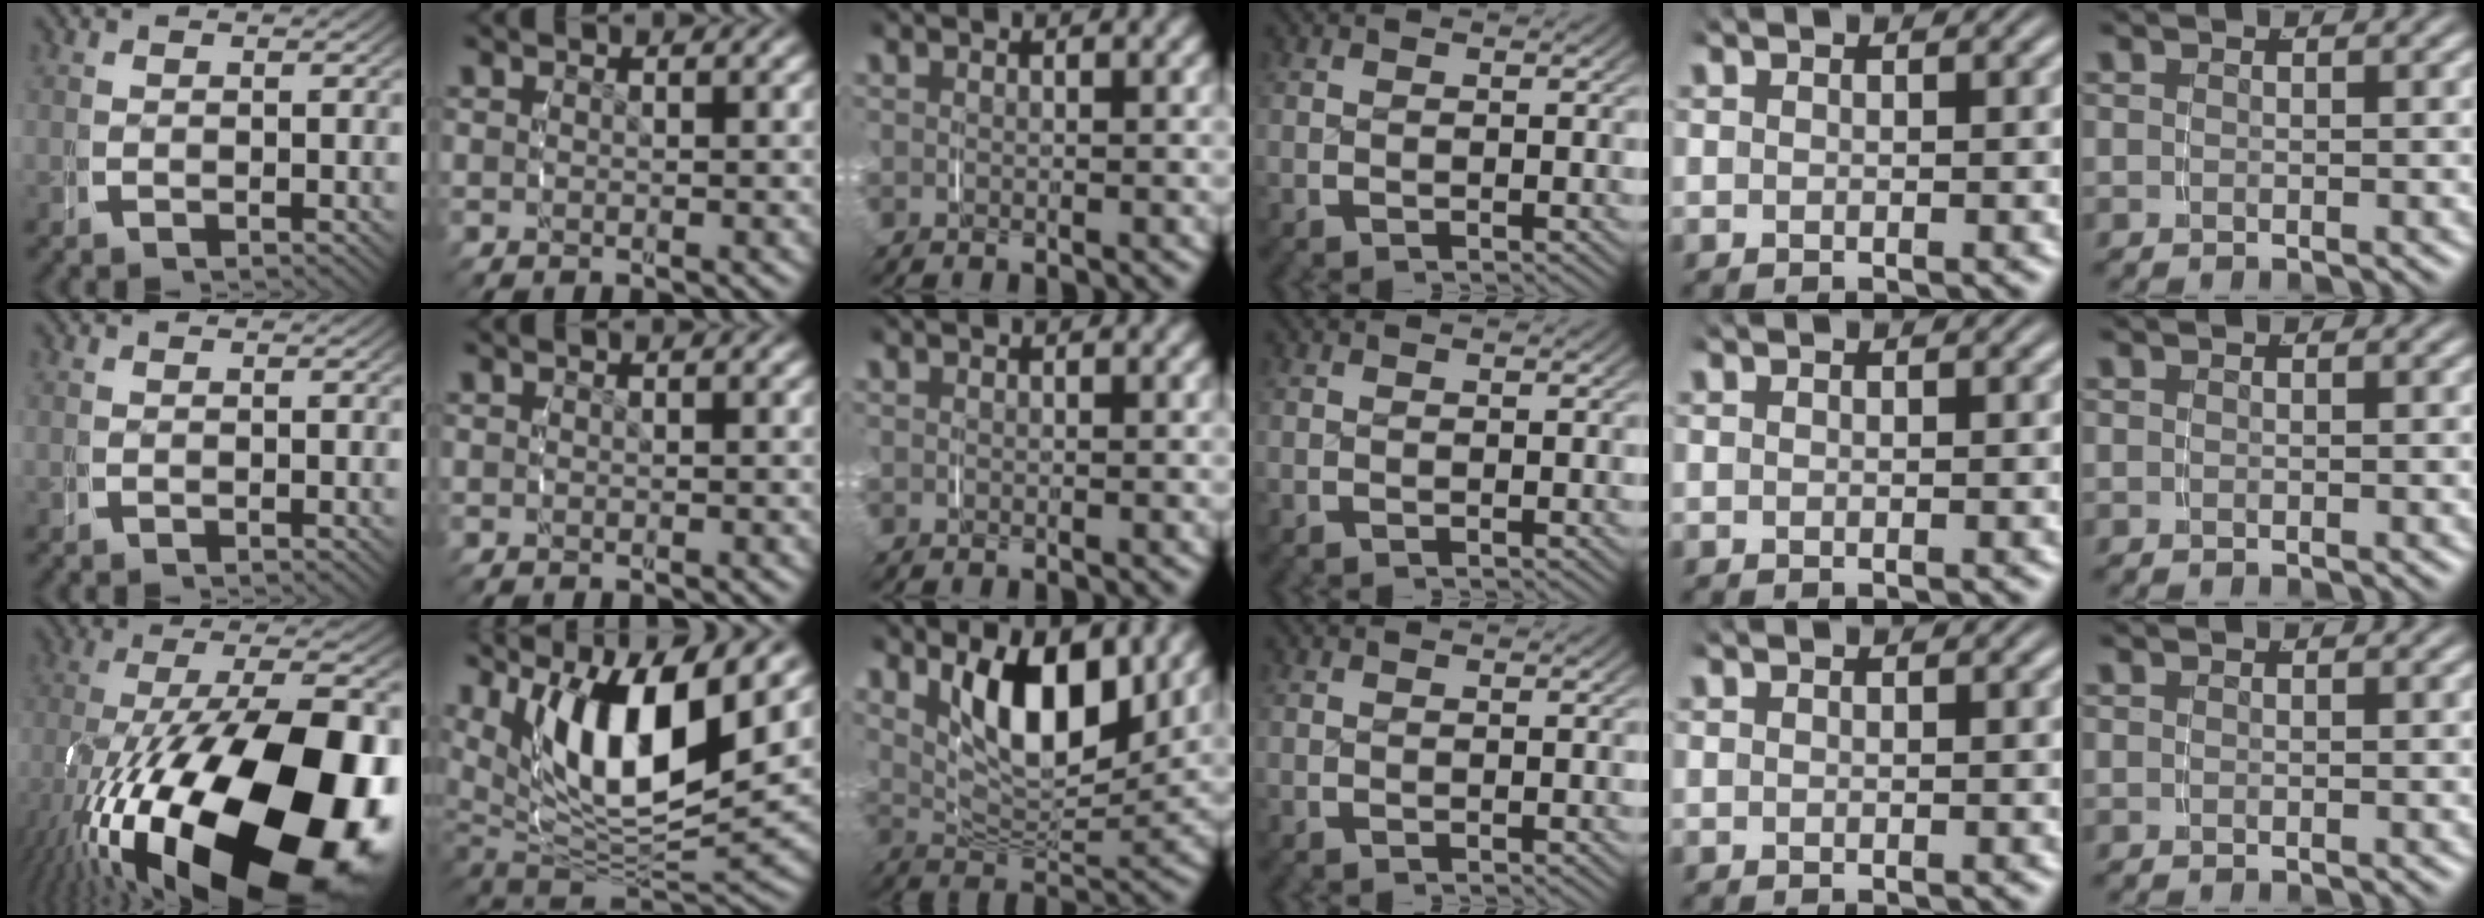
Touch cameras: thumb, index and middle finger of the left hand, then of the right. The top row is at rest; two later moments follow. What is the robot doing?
{"motion": "grasp_and_lifting", "object": "plastic wrap"}